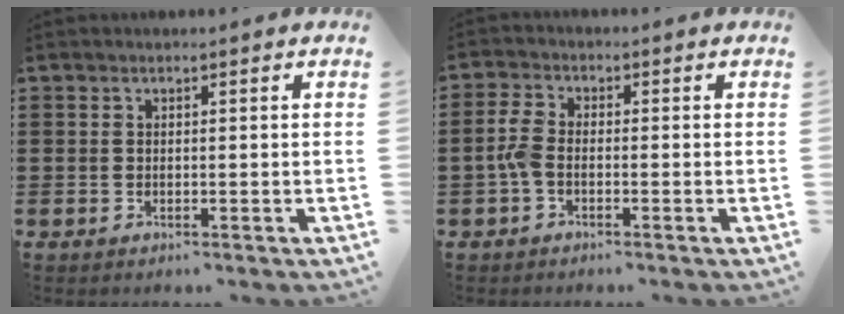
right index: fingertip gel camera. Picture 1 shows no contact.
{"total": 3.2, "force": [-1.1, 1.6, 2.6], "torque": [-0.069, 0.000, -0.027]}